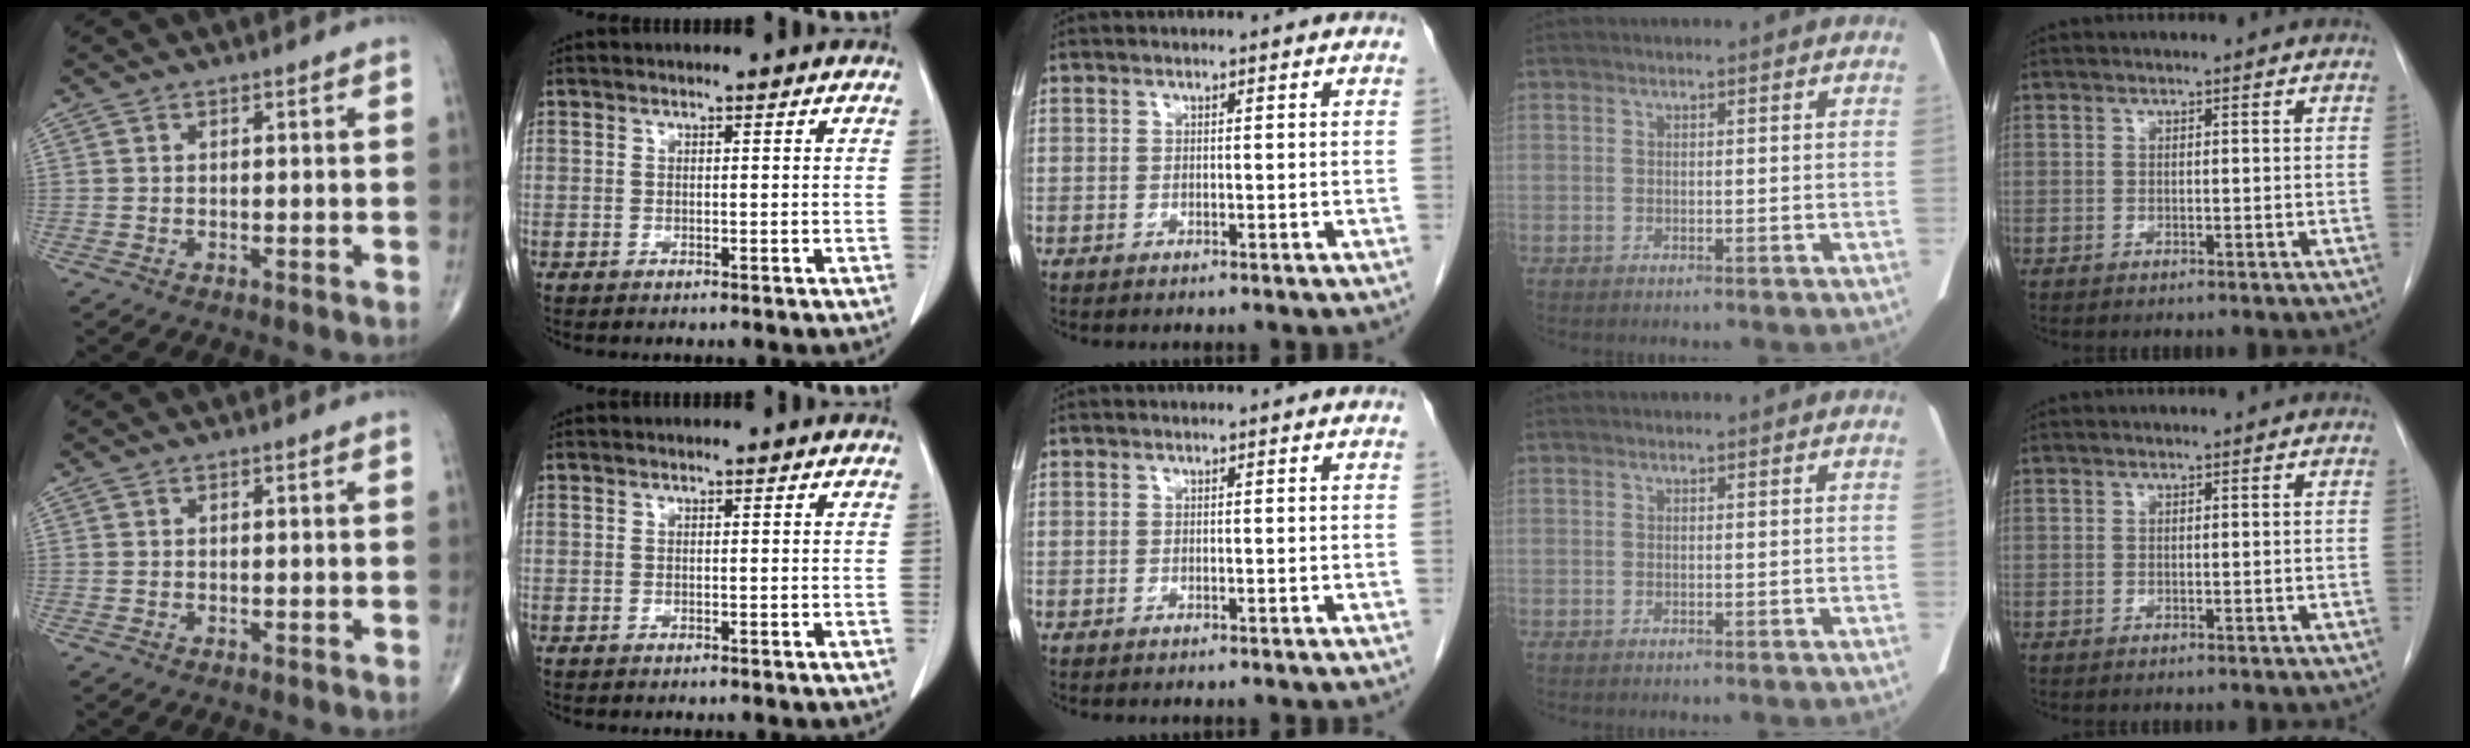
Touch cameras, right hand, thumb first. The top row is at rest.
{}